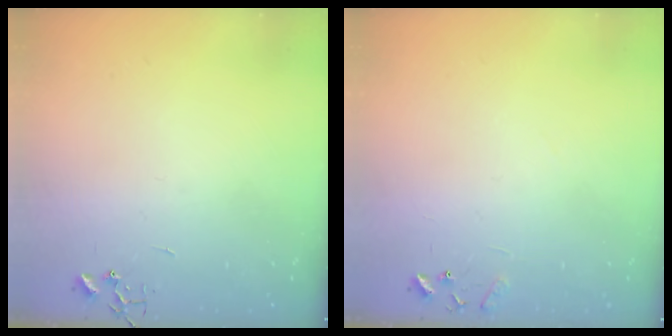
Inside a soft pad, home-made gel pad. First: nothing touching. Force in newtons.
{"total": 8.3, "press": 8.3, "slide": 0.6}